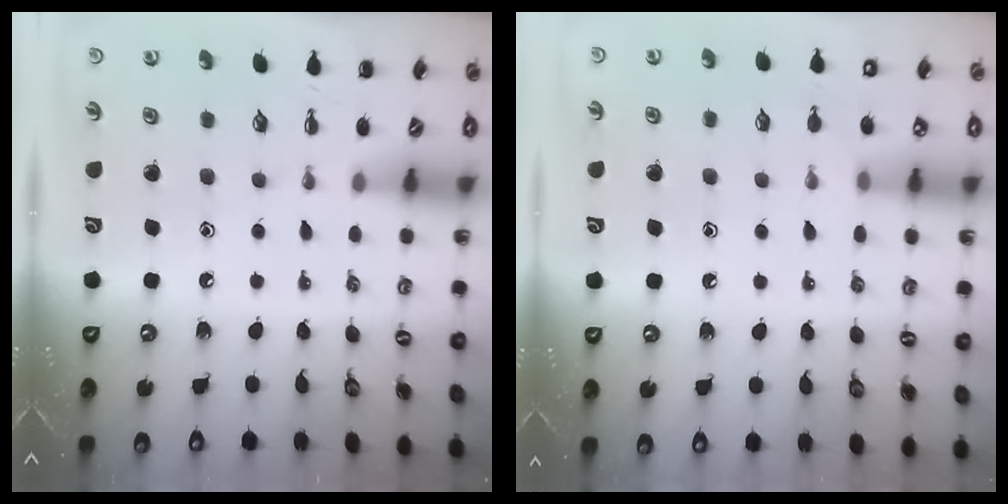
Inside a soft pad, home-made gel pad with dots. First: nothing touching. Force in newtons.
{"total": 5.7, "press": 5.5, "slide": 1.7}